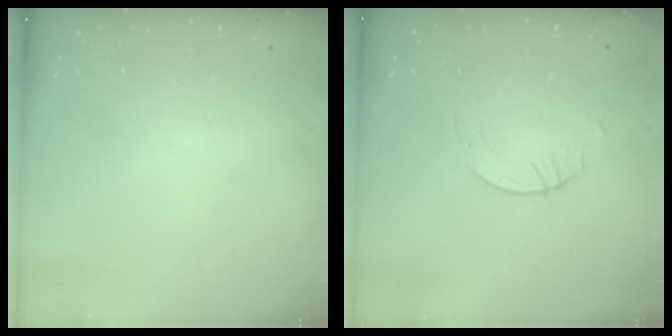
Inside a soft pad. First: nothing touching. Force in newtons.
{"total": 2.1, "press": 2.1, "slide": 0.1}